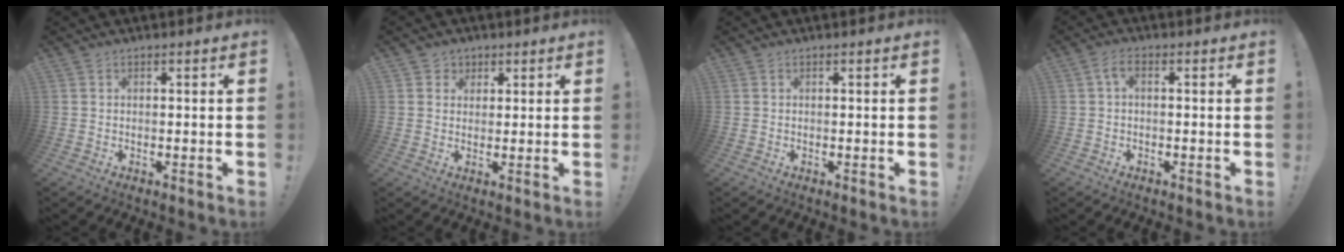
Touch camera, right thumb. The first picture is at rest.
{"total": 3.5, "force": [1.6, 3.1, 0.5], "torque": [-0.001, -0.006, 0.027]}
{"total": 0.0}
{"total": 2.7, "force": [0.1, 1.0, 2.5], "torque": [-0.046, 0.006, 0.002]}